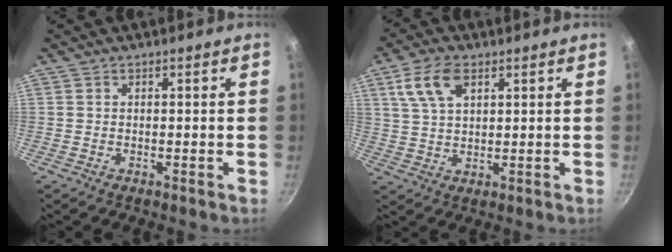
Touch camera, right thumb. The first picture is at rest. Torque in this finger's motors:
{"motor_torque": [0.15, 2.46, 1.02, 0.81, 0.06]}